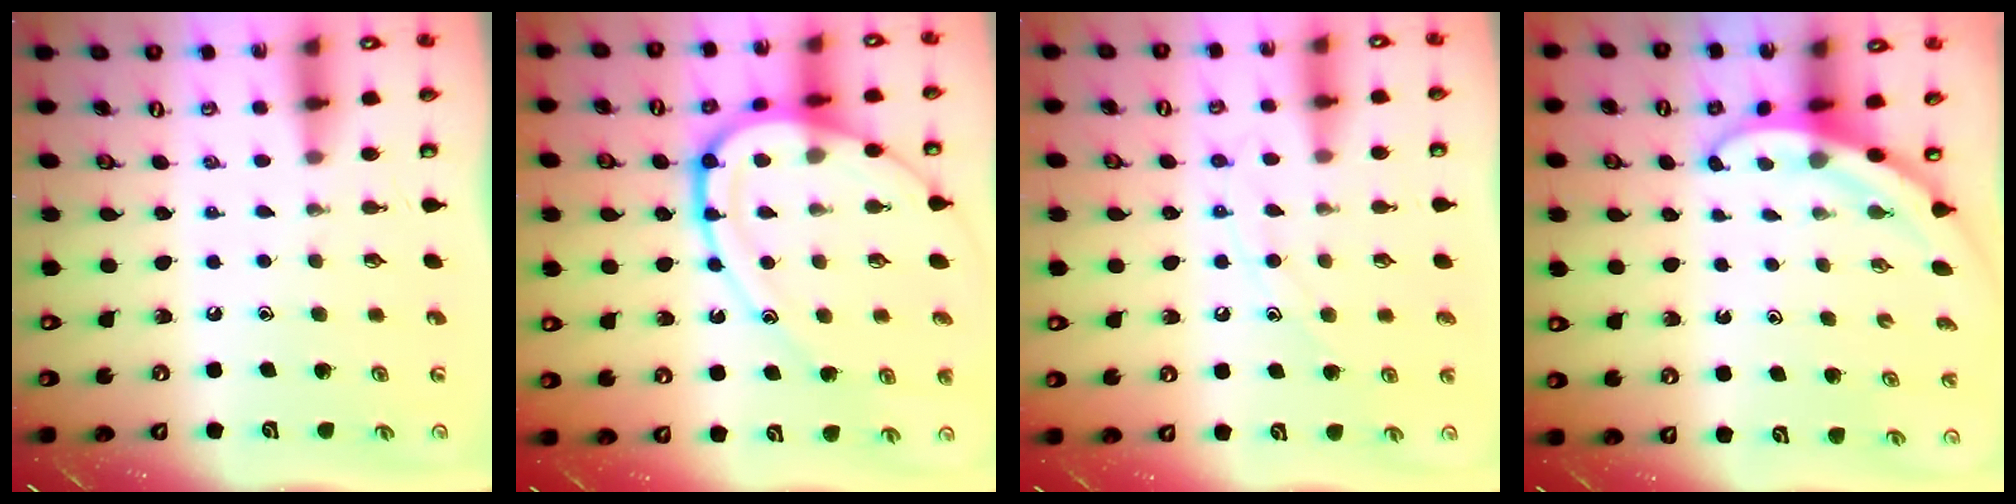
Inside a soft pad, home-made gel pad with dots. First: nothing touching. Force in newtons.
{"total": 17.3, "press": 17.2, "slide": 1.7}
{"total": 8.9, "press": 8.8, "slide": 0.8}
{"total": 3.3, "press": 3.3, "slide": 0.2}